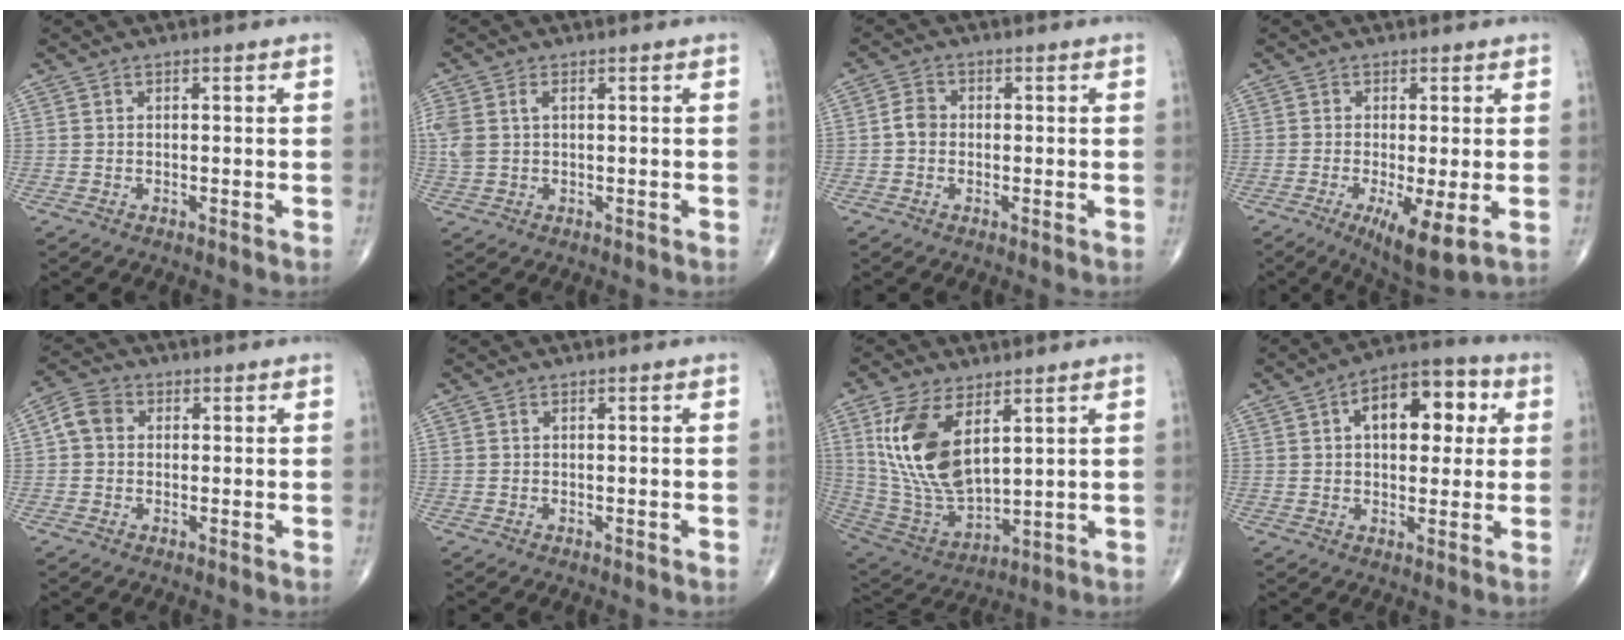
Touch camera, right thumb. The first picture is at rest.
{"total": 5.6, "force": [1.1, 3.5, 4.2], "torque": [-0.123, 0.014, 0.029]}
{"total": 2.8, "force": [-0.3, 2.3, 1.6], "torque": [-0.020, 0.009, -0.013]}
{"total": 8.3, "force": [-2.3, 2.0, 7.7], "torque": [-0.130, -0.024, -0.036]}
{"total": 4.5, "force": [0.4, 3.7, 2.5], "torque": [-0.042, 0.013, 0.001]}
{"total": 0.0}
{"total": 17.2, "force": [6.1, 8.5, 13.6], "torque": [-0.258, -0.027, 0.135]}
{"total": 13.5, "force": [3.6, 7.6, 10.6], "torque": [-0.117, 0.018, 0.048]}